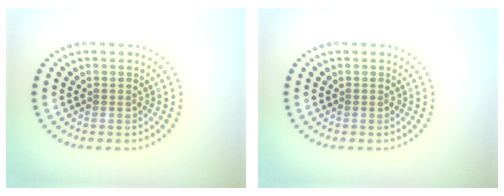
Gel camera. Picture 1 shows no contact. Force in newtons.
{"total": 0.0}